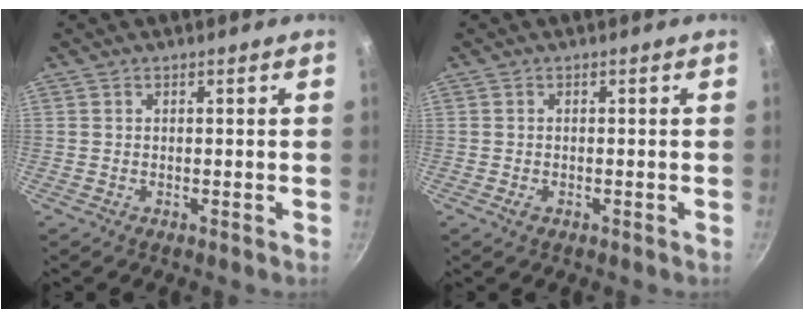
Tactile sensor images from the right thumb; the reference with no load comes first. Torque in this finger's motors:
{"motor_torque": [-0.13, -0.52, -0.42, 0.02, 0.00]}